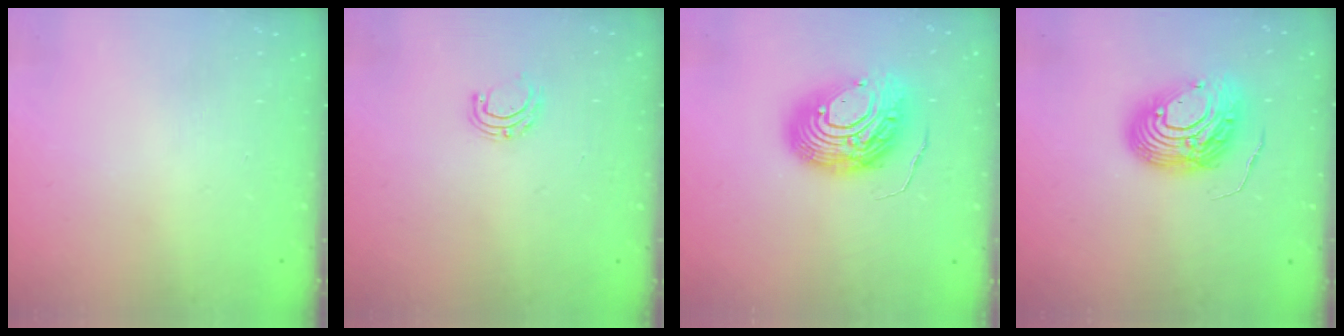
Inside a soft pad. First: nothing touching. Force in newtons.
{"total": 5.4, "press": 5.4, "slide": 0.5}
{"total": 13.5, "press": 13.4, "slide": 1.7}
{"total": 12.0, "press": 12.0, "slide": 1.1}